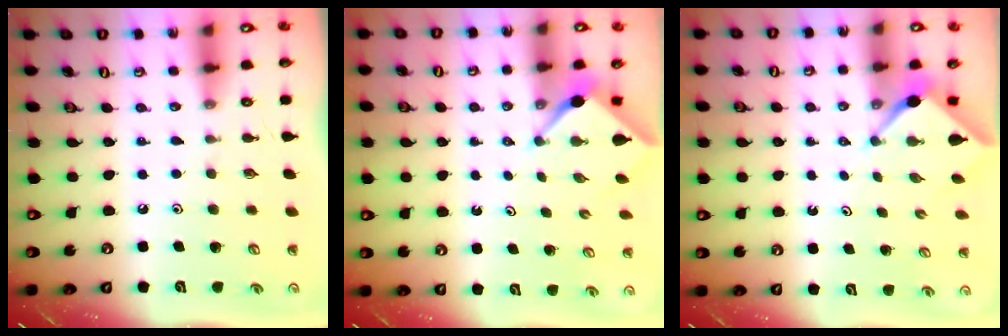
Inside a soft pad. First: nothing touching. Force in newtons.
{"total": 2.4, "press": 2.4, "slide": 0.4}
{"total": 2.4, "press": 2.4, "slide": 0.3}